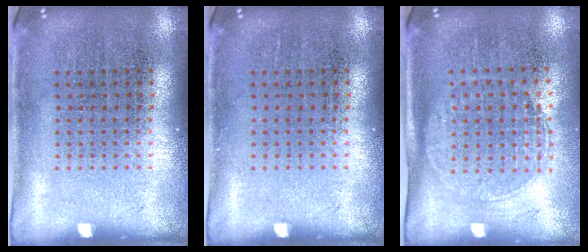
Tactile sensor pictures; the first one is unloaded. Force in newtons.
{"total": 0.0}
{"total": 1.5, "press": 1.3, "slide": 0.8}